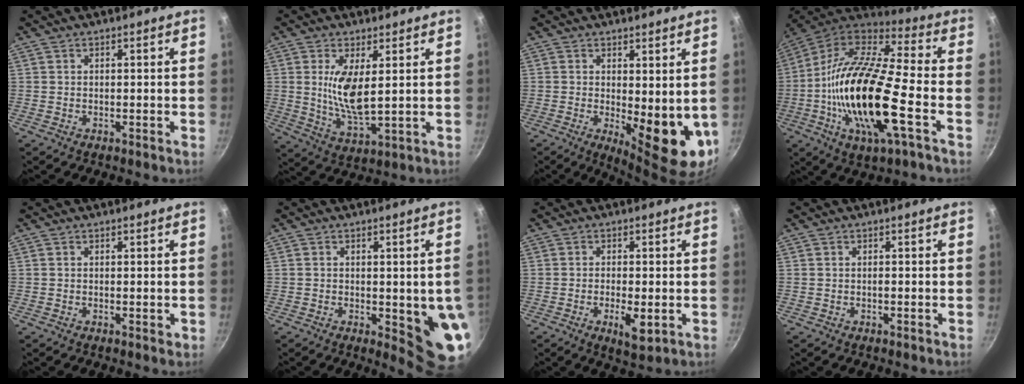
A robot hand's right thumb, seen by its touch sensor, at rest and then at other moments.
{"total": 8.9, "force": [2.1, 3.1, 8.1], "torque": [-0.156, -0.026, 0.047]}
{"total": 10.4, "force": [0.1, 4.1, 9.6], "torque": [-0.106, -0.014, 0.013]}
{"total": 24.1, "force": [-5.5, 7.2, 22.3], "torque": [-0.424, 0.024, -0.123]}
{"total": 0.6, "force": [0.1, 0.2, 0.5], "torque": [-0.006, 0.002, -0.001]}
{"total": 9.4, "force": [-1.5, 2.9, 8.9], "torque": [-0.078, -0.006, -0.014]}
{"total": 4.5, "force": [-1.2, 1.6, 4.0], "torque": [-0.066, -0.005, -0.018]}
{"total": 0.0}